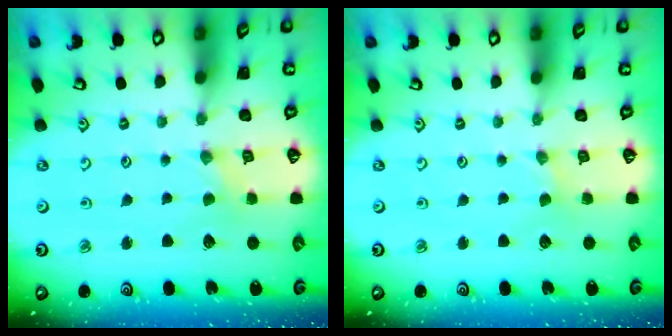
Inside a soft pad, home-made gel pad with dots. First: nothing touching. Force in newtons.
{"total": 0.0}